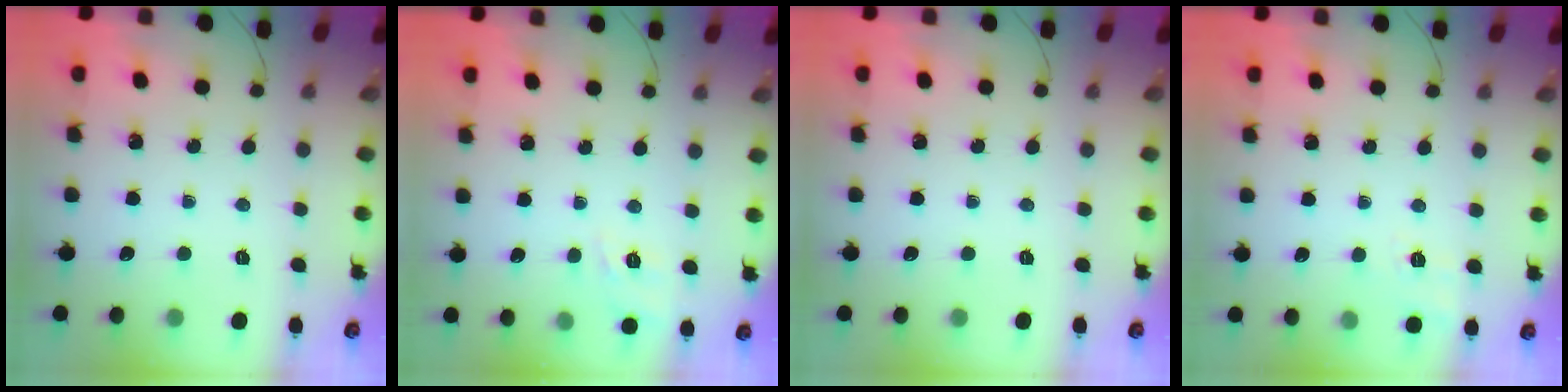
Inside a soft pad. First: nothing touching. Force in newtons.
{"total": 2.0, "press": 0.6, "slide": 1.9}
{"total": 0.0}
{"total": 2.4, "press": 1.3, "slide": 2.1}